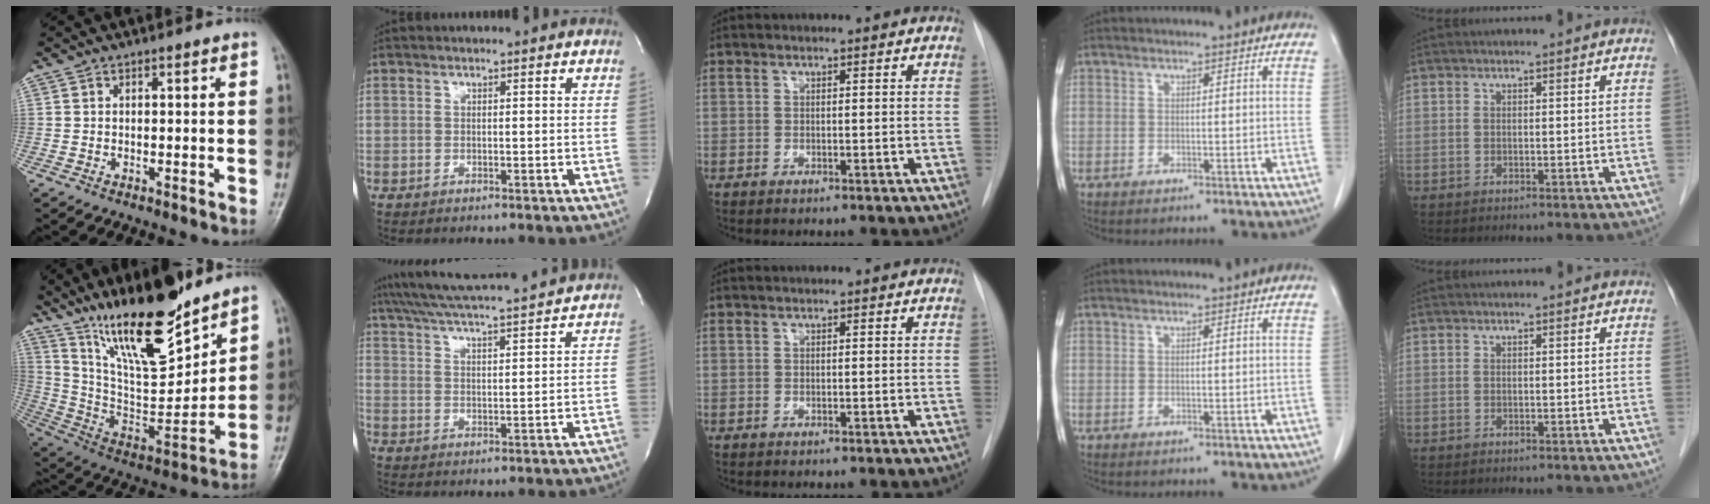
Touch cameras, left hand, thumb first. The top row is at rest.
{"thumb": {"total": 22.2, "force": [16.2, 6.3, 13.9], "torque": [-0.198, -0.090, 0.293]}, "index": {"total": 16.9, "force": [15.3, 0.3, 7.2], "torque": [-0.133, 0.018, 0.220]}}